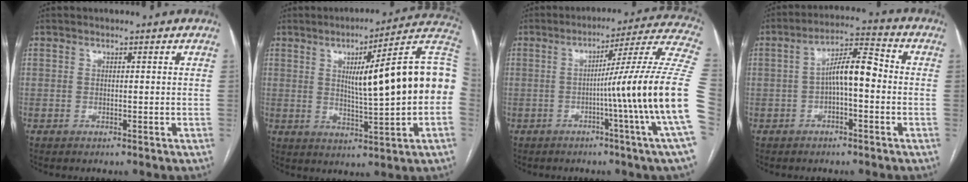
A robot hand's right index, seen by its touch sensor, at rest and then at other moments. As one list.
[{"total": 18.3, "force": [1.4, 1.0, 18.2], "torque": [-0.238, 0.029, 0.016]}, {"total": 20.0, "force": [-3.4, -3.5, 19.4], "torque": [-0.205, 0.009, -0.066]}, {"total": 7.5, "force": [-0.7, 2.0, 7.2], "torque": [-0.127, 0.029, -0.012]}]